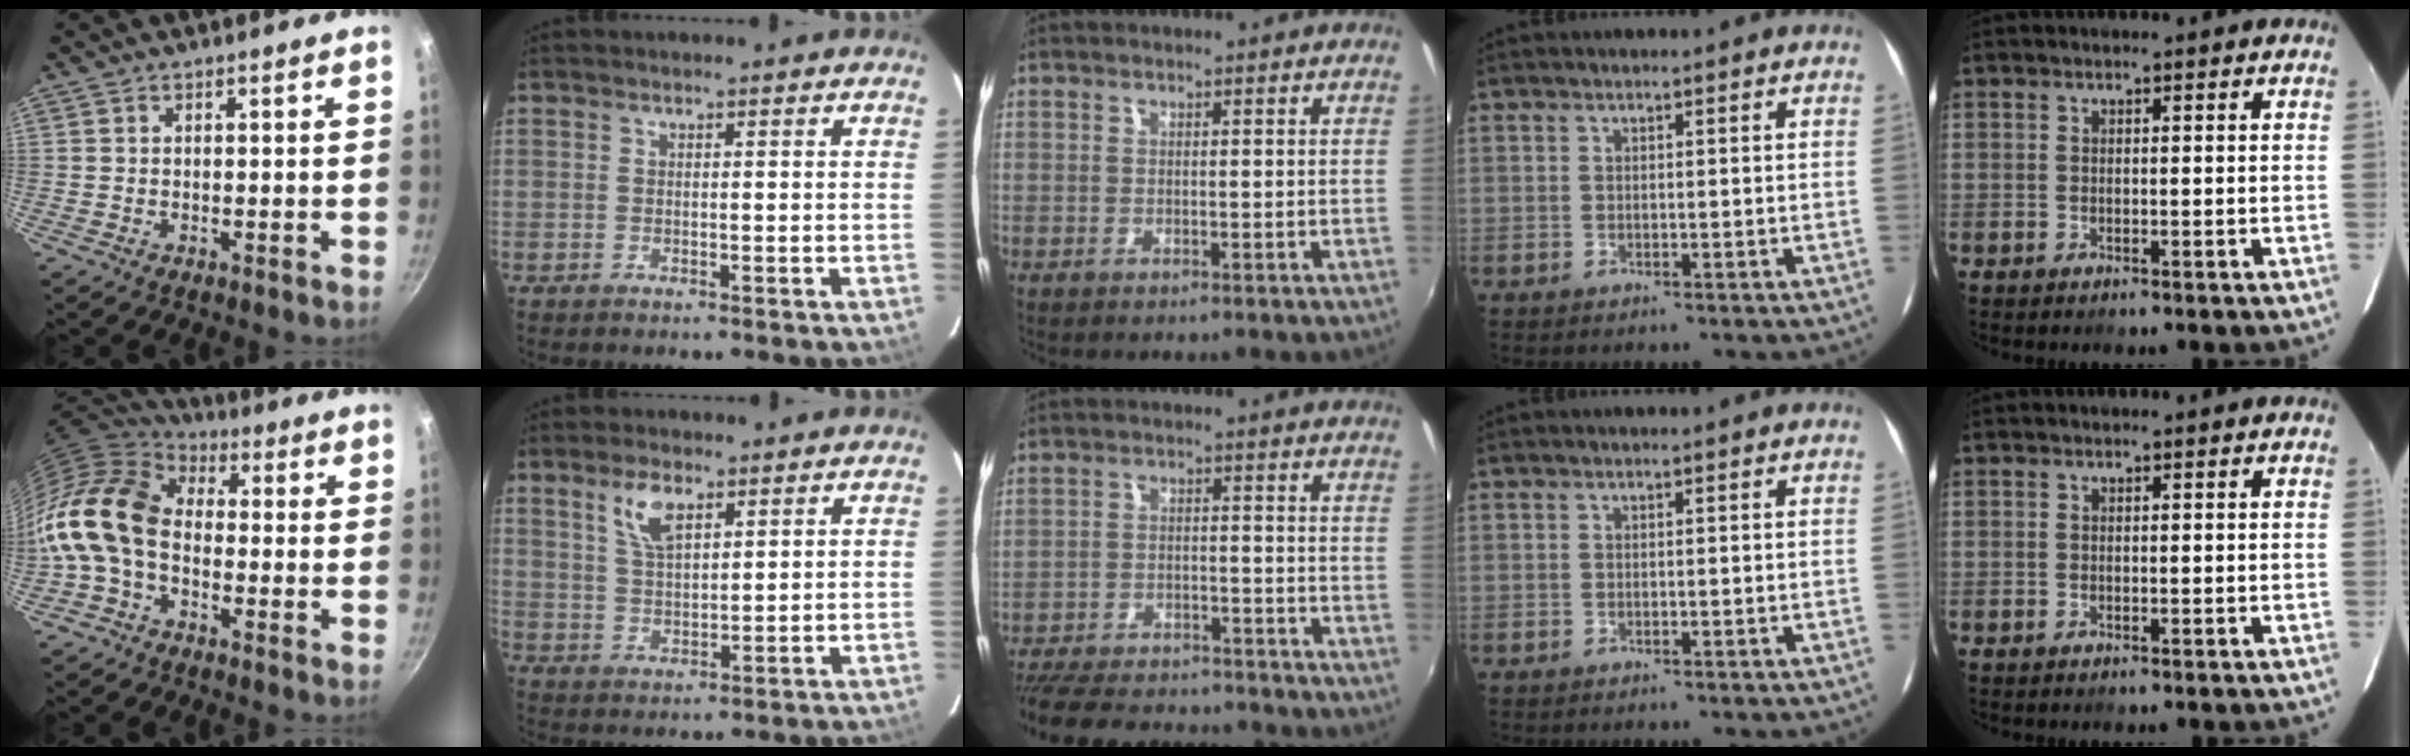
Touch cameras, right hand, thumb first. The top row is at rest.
{"thumb": {"total": 14.9, "force": [-2.8, 10.1, 10.6], "torque": [-0.190, 0.040, -0.080]}, "index": {"total": 6.2, "force": [3.6, 2.7, 4.4], "torque": [-0.084, 0.007, 0.073]}, "middle": {"total": 20.5, "force": [-17.7, 6.3, 8.2], "torque": [-0.187, -0.013, -0.253]}}